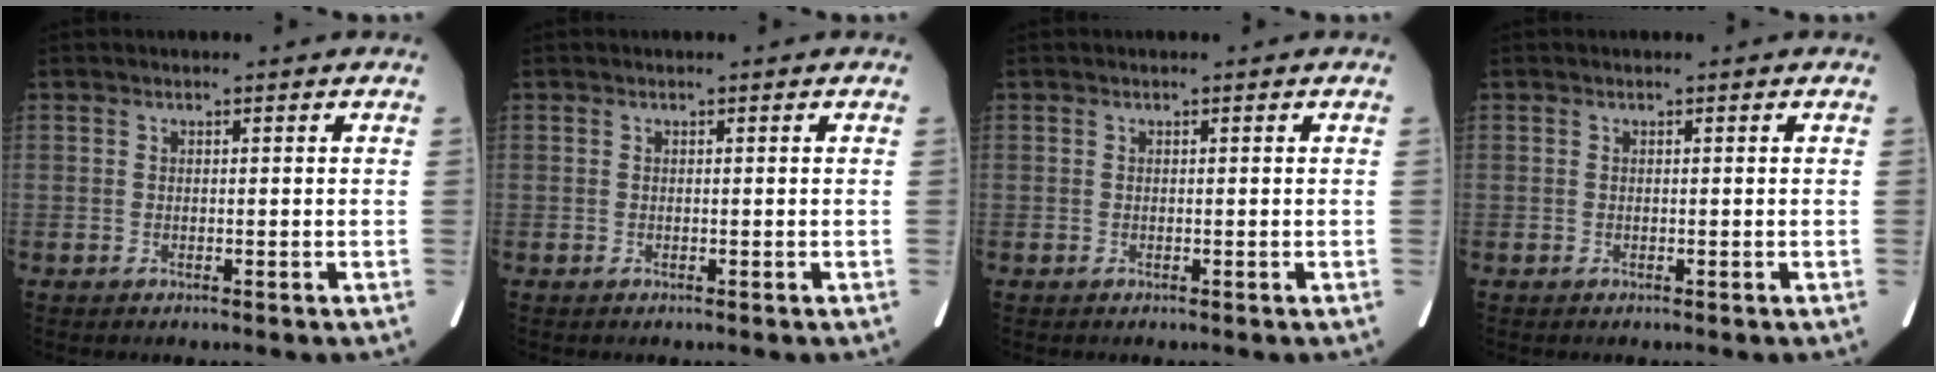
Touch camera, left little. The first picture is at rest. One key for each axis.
{"total": 0.0}
{"total": 0.0}
{"total": 0.0}